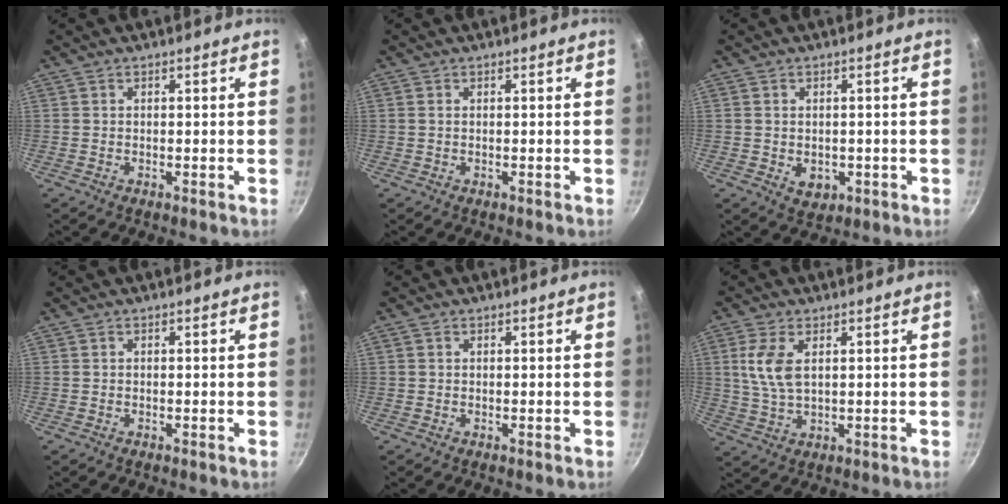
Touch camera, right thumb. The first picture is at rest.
{"total": 0.0}
{"total": 3.9, "force": [-0.6, 3.0, 2.4], "torque": [-0.028, -0.003, -0.001]}
{"total": 0.0}
{"total": 0.6, "force": [0.2, 0.4, 0.3], "torque": [-0.005, 0.002, 0.003]}
{"total": 7.0, "force": [2.0, 3.6, 5.7], "torque": [-0.115, -0.008, 0.043]}